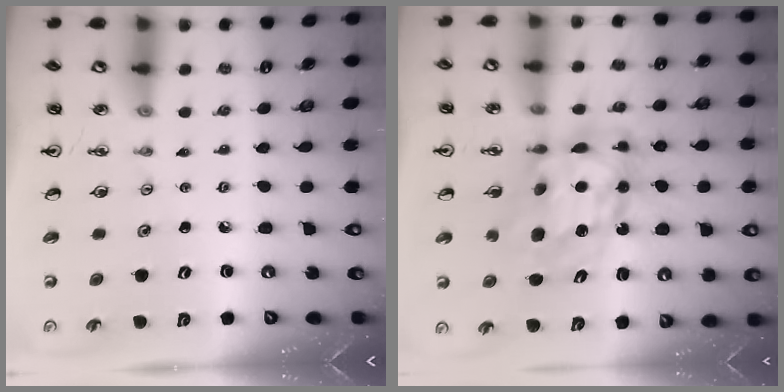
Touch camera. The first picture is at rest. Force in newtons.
{"total": 13.6, "press": 13.5, "slide": 1.0}